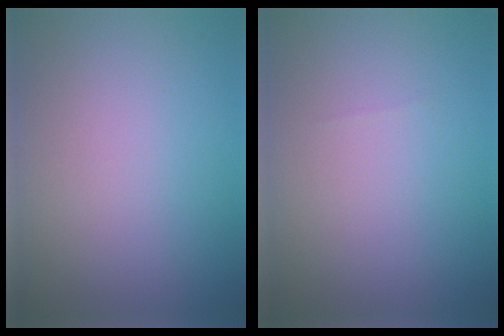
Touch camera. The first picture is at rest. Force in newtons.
{"total": 0.0}